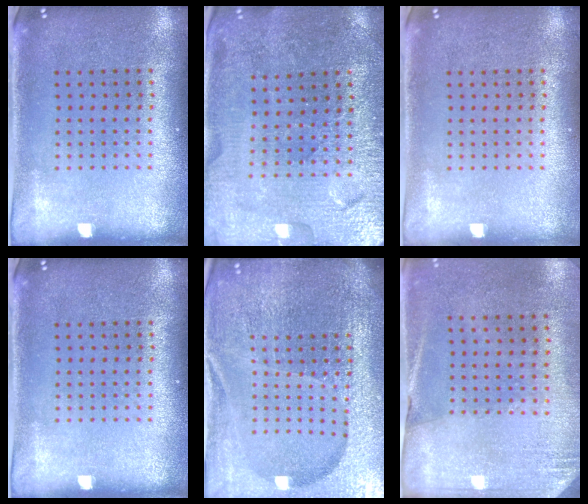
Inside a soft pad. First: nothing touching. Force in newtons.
{"total": 3.2, "press": 3.2, "slide": 0.1}
{"total": 0.0}
{"total": 0.0}
{"total": 6.5, "press": 5.7, "slide": 3.2}
{"total": 2.6, "press": 2.3, "slide": 1.1}